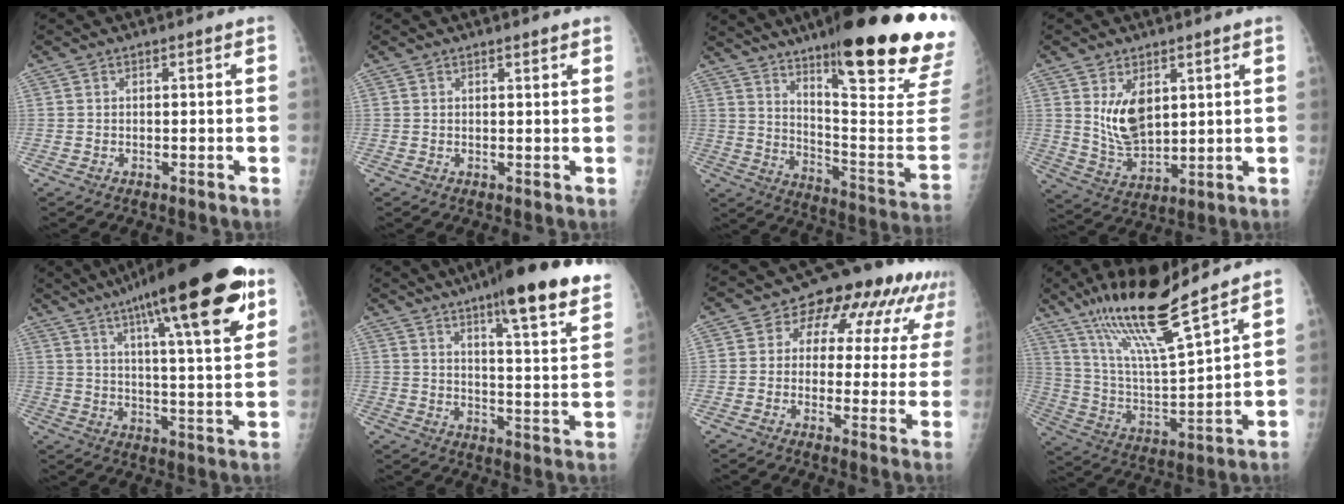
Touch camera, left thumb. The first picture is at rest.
{"total": 1.4, "force": [1.2, 0.2, 0.8], "torque": [-0.008, -0.002, 0.017]}
{"total": 29.9, "force": [18.4, 4.6, 23.1], "torque": [-0.268, -0.073, 0.271]}
{"total": 8.8, "force": [3.1, 5.0, 6.5], "torque": [-0.098, -0.027, 0.075]}
{"total": 25.9, "force": [14.2, 5.4, 20.9], "torque": [-0.306, -0.028, 0.211]}
{"total": 20.6, "force": [13.8, 3.3, 14.9], "torque": [-0.185, -0.053, 0.188]}
{"total": 15.2, "force": [6.5, 9.1, 10.3], "torque": [-0.084, 0.009, 0.068]}
{"total": 18.4, "force": [13.6, 1.8, 12.3], "torque": [-0.211, -0.067, 0.257]}